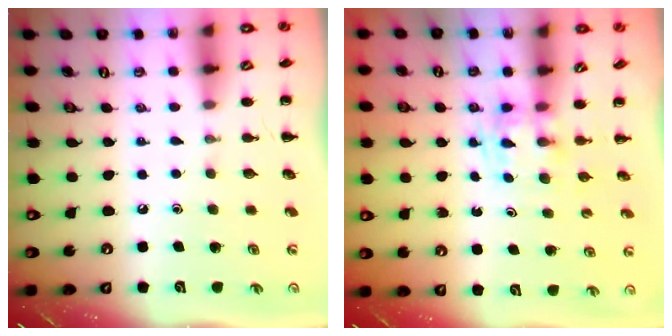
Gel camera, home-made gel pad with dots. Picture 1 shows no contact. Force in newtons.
{"total": 2.4, "press": 2.2, "slide": 1.1}